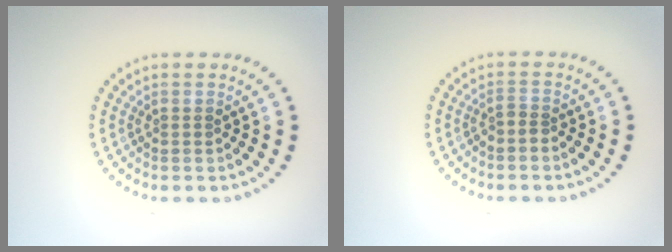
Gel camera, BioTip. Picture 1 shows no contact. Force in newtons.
{"total": 0.9, "press": 0.6, "slide": 0.7}